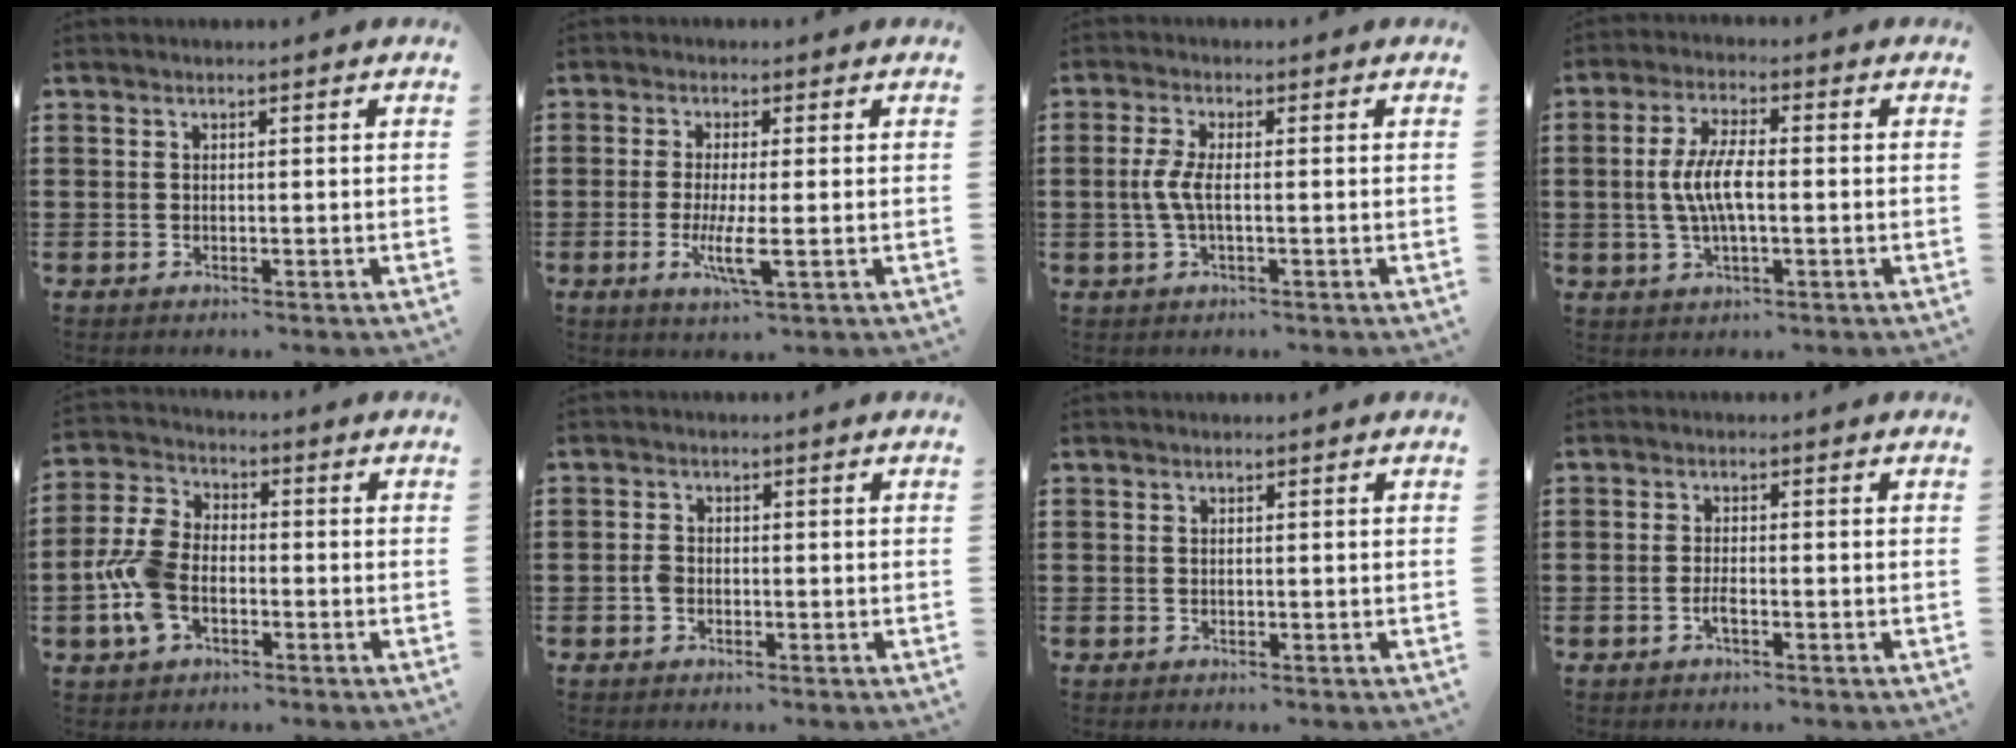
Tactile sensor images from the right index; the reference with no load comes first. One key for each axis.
{"total": 5.3, "fx": -1.2, "fy": 0.7, "fz": 5.1, "tx": -0.099, "ty": -0.014, "tz": -0.024}
{"total": 3.8, "fx": -0.3, "fy": 0.9, "fz": 3.6, "tx": -0.089, "ty": -0.007, "tz": -0.014}
{"total": 6.6, "fx": -0.5, "fy": 2.2, "fz": 6.2, "tx": -0.138, "ty": -0.005, "tz": -0.018}
{"total": 7.8, "fx": -2.0, "fy": 4.8, "fz": 5.9, "tx": -0.153, "ty": 0.001, "tz": -0.046}
{"total": 1.8, "fx": -0.6, "fy": 1.2, "fz": 1.2, "tx": -0.039, "ty": -0.002, "tz": -0.016}
{"total": 0.0}
{"total": 1.7, "fx": -0.8, "fy": 0.4, "fz": 1.5, "tx": -0.035, "ty": -0.004, "tz": -0.016}